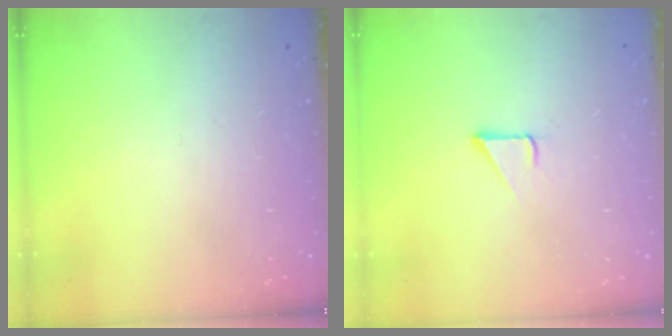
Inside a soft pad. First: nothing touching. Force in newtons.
{"total": 1.9, "press": 1.9, "slide": 0.1}